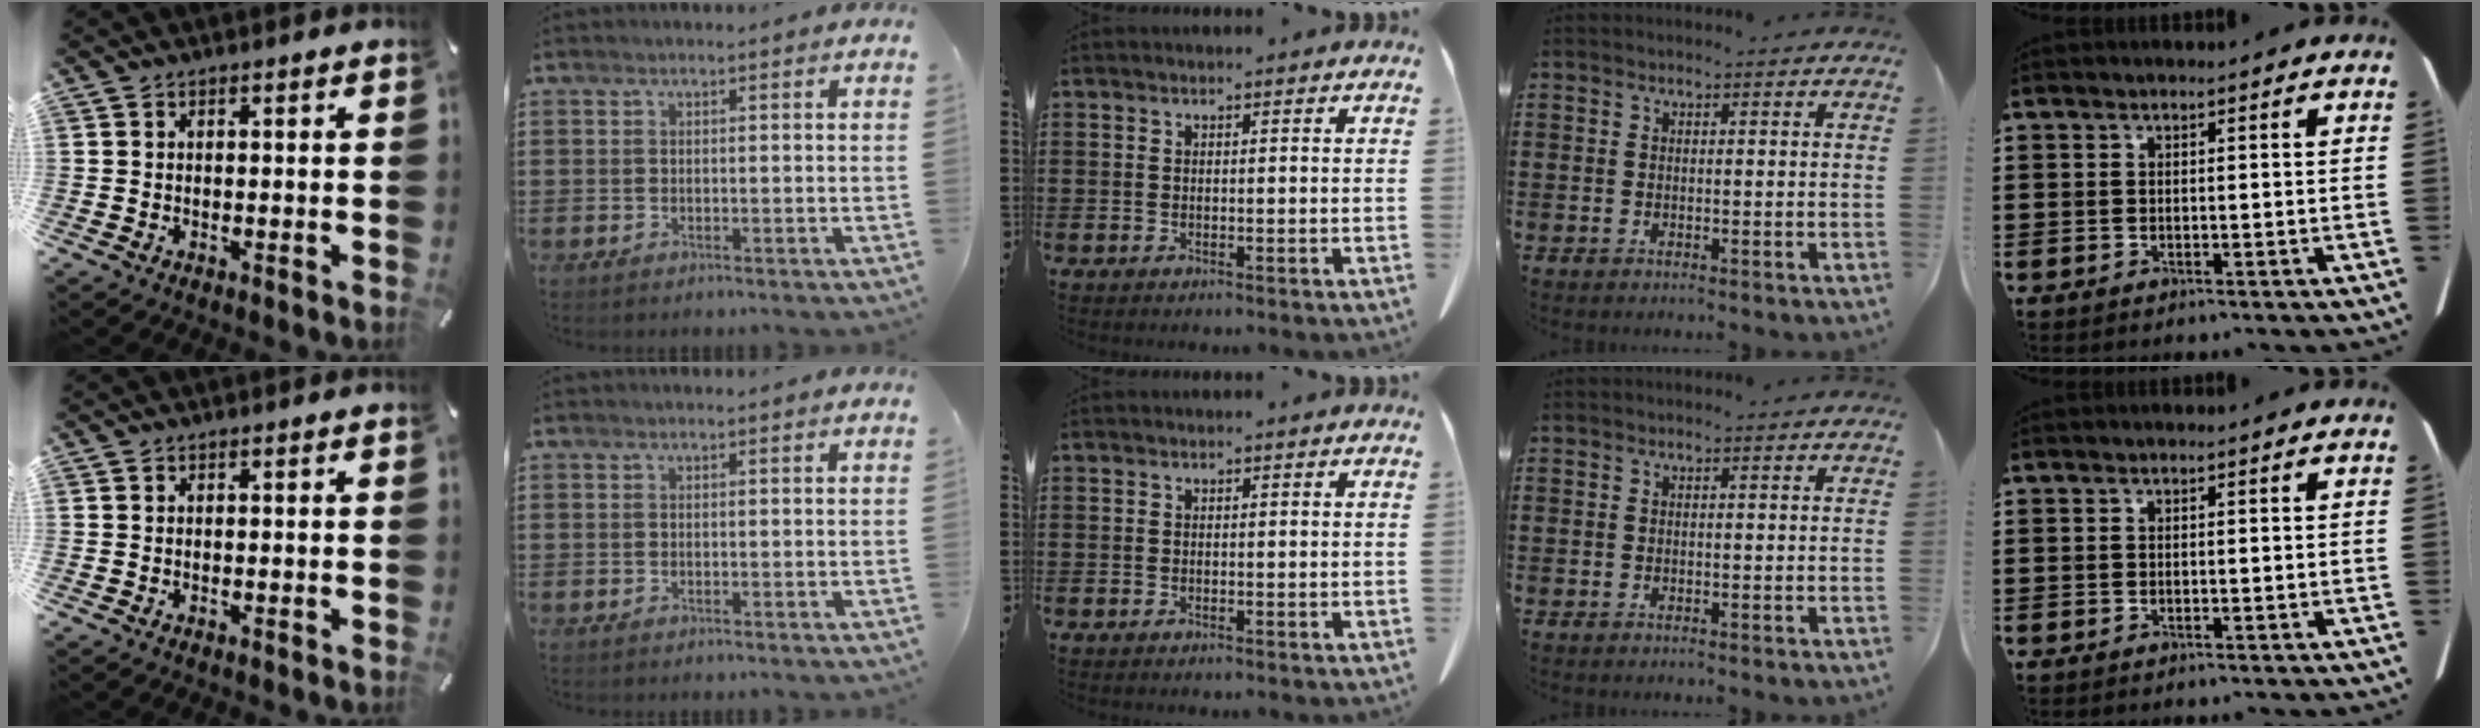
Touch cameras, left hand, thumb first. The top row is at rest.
{}